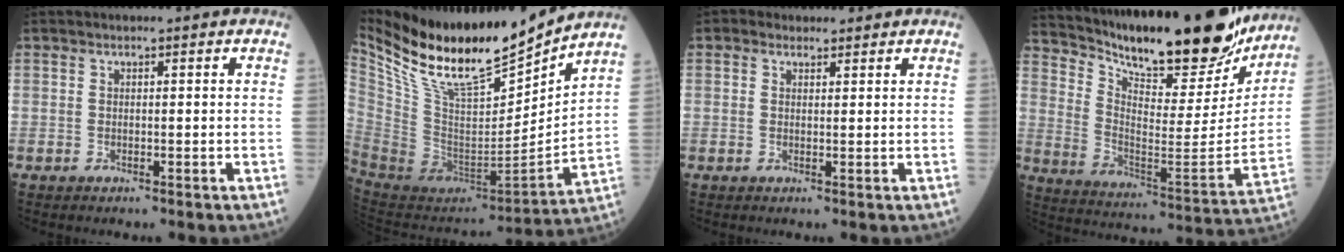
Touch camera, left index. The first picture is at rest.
{"total": 21.6, "force": [18.4, 3.3, 10.9], "torque": [-0.209, -0.026, 0.337]}
{"total": 1.9, "force": [1.3, 1.3, 0.3], "torque": [-0.008, 0.016, 0.018]}
{"total": 25.0, "force": [21.9, 5.0, 11.0], "torque": [-0.188, -0.052, 0.316]}